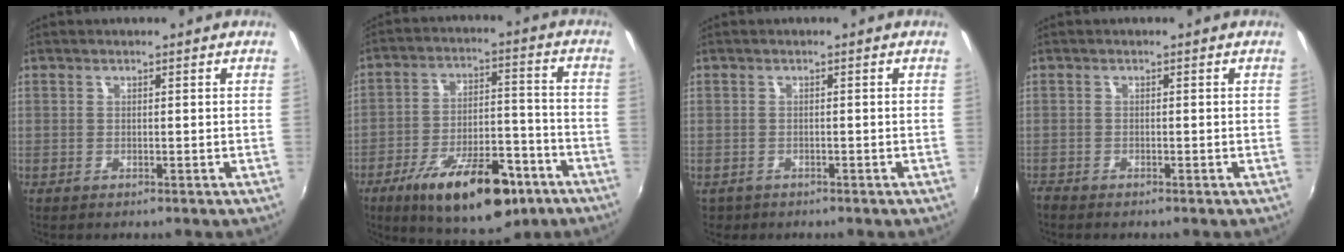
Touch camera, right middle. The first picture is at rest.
{"total": 19.5, "force": [-11.8, 7.6, 13.7], "torque": [-0.228, -0.010, -0.170]}
{"total": 2.2, "force": [-1.1, 1.8, 0.6], "torque": [-0.018, -0.005, -0.015]}
{"total": 1.6, "force": [-1.5, 0.5, 0.2], "torque": [-0.010, -0.007, -0.030]}